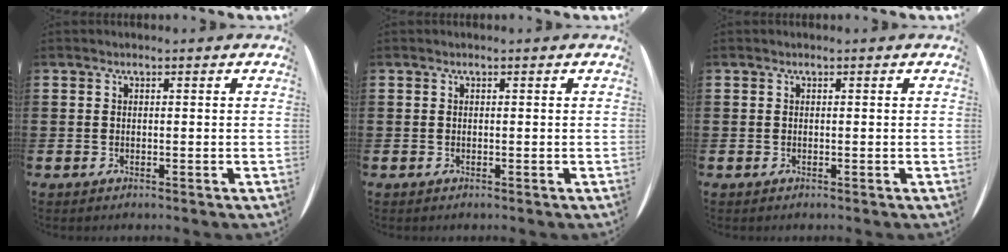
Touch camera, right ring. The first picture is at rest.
{"total": 0.0}
{"total": 0.0}